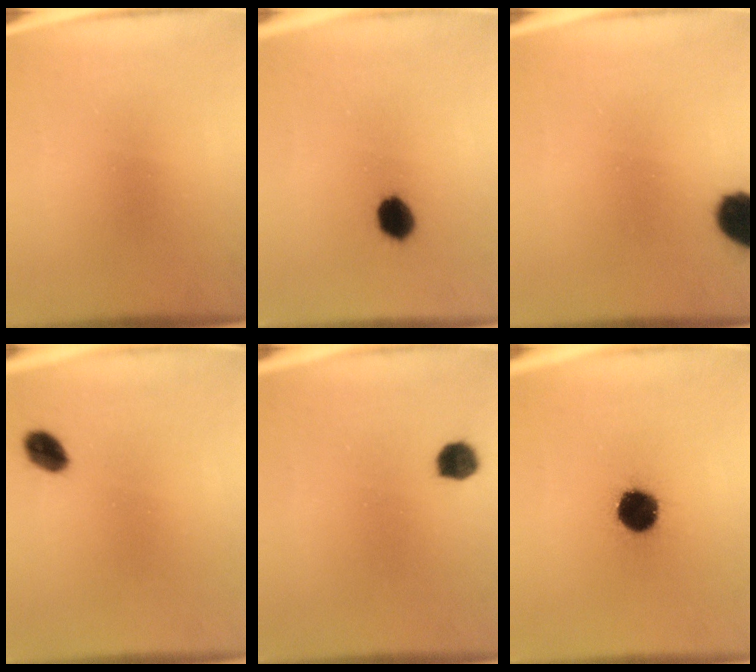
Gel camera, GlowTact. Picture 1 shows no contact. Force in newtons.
{"total": 3.8}
{"total": 8.9}
{"total": 4.5}
{"total": 4.2}
{"total": 12.3}